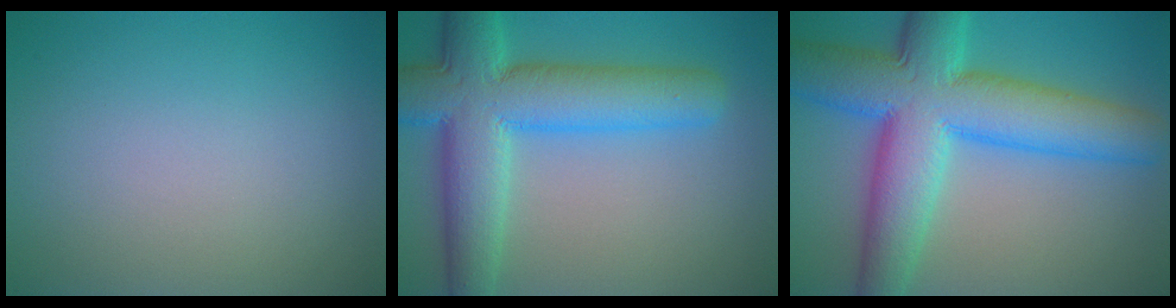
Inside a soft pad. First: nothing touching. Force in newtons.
{"total": 10.0, "press": 10.0, "slide": 0.3}
{"total": 12.2, "press": 12.2, "slide": 0.2}